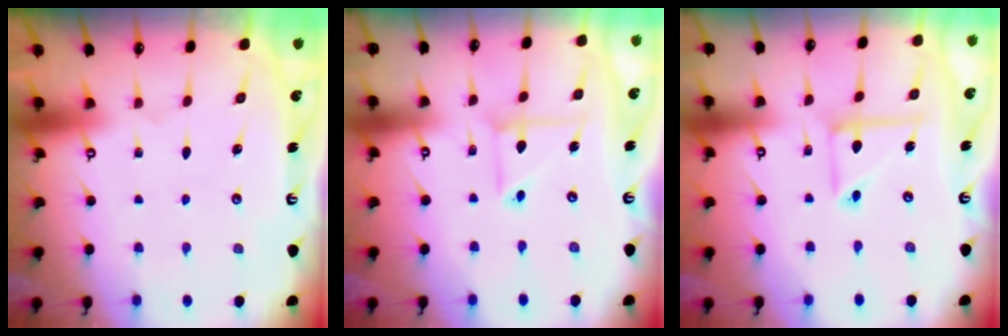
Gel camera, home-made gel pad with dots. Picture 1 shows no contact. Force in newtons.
{"total": 6.2, "press": 6.2, "slide": 0.6}
{"total": 8.8, "press": 8.8, "slide": 0.7}